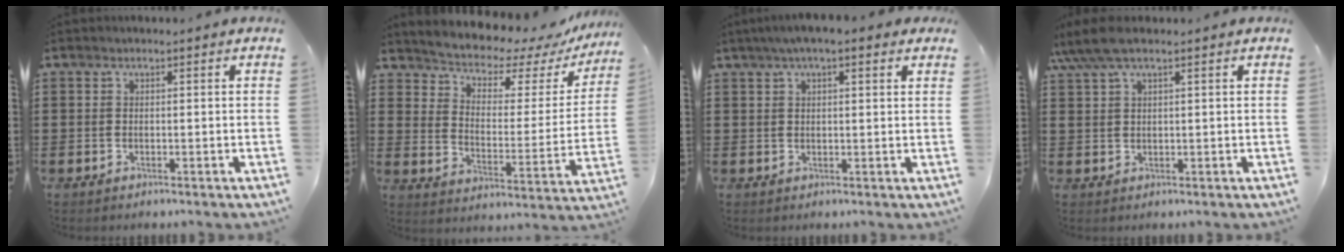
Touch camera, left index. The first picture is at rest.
{"total": 4.6, "force": [4.4, 1.2, 0.5], "torque": [-0.041, -0.043, 0.069]}
{"total": 3.8, "force": [2.3, 0.7, 2.8], "torque": [-0.060, 0.006, 0.041]}
{"total": 4.9, "force": [3.0, 1.0, 3.8], "torque": [-0.093, 0.001, 0.050]}